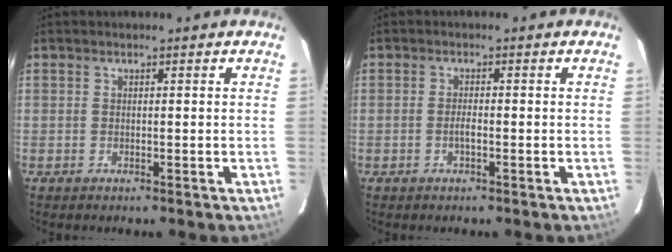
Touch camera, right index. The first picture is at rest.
{"total": 1.6, "force": [-0.6, 0.3, 1.4], "torque": [-0.028, 0.003, -0.013]}